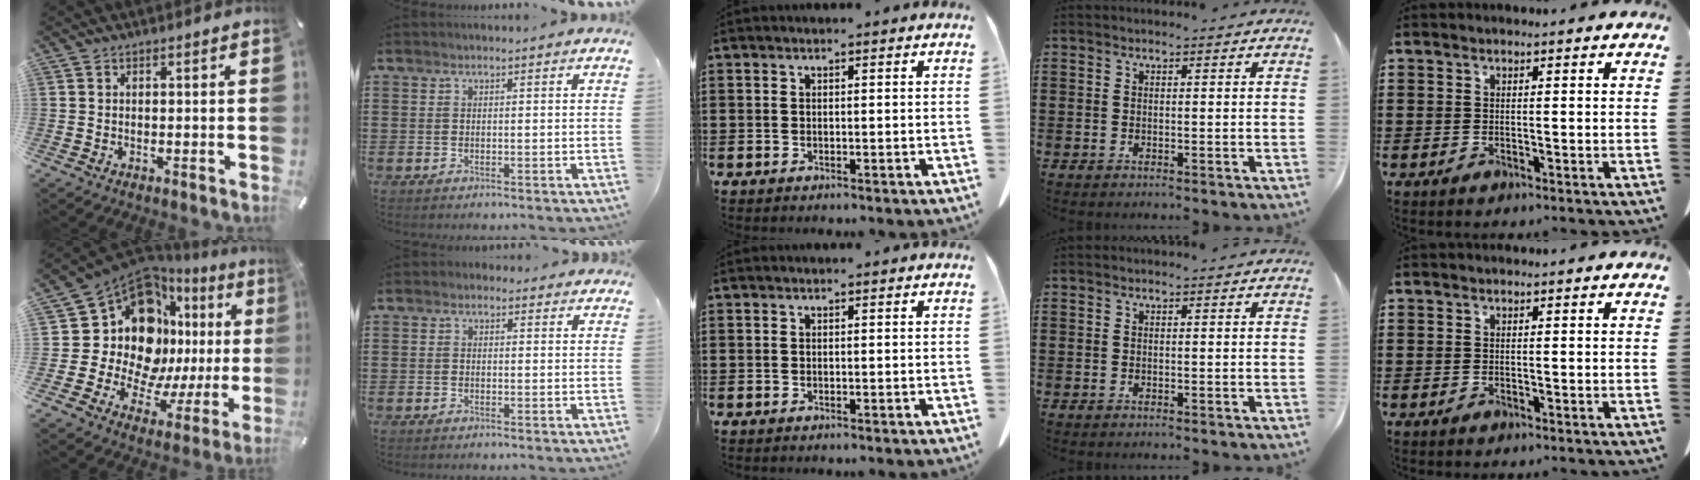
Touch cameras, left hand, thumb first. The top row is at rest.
{"thumb": {"total": 20.3, "force": [7.5, 13.5, 13.2], "torque": [-0.233, -0.093, 0.132]}, "index": {"total": 1.0, "force": [0.5, 0.9, 0.3], "torque": [-0.009, 0.007, 0.008]}}